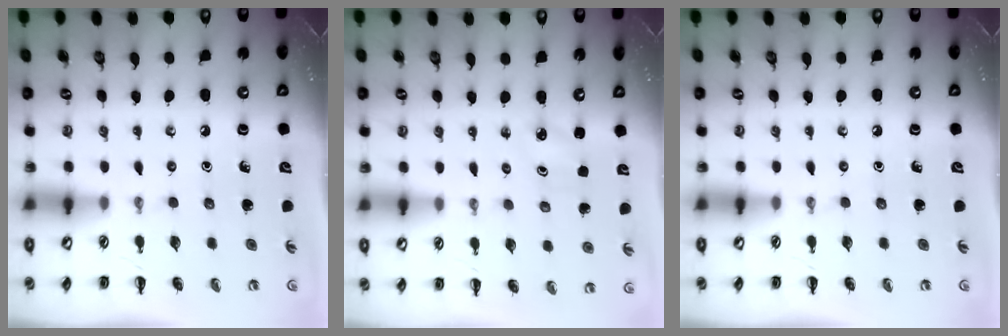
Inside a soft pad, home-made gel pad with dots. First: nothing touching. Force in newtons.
{"total": 1.7, "press": 1.7, "slide": 0.2}
{"total": 0.0}